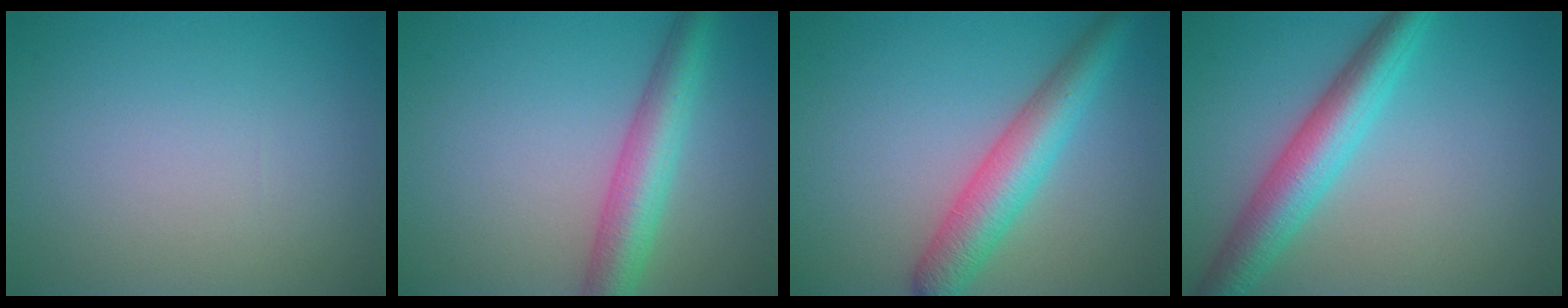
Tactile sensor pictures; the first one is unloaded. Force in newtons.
{"total": 5.1, "press": 5.1, "slide": 0.1}
{"total": 5.4, "press": 5.4, "slide": 0.2}
{"total": 5.6, "press": 5.6, "slide": 0.0}